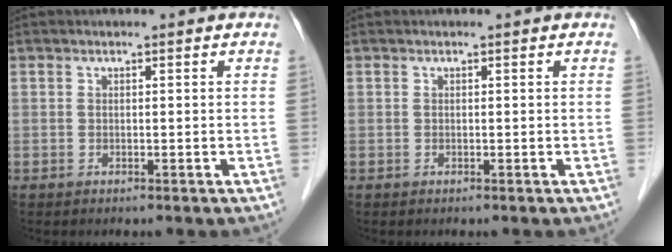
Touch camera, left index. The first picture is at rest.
{"total": 0.0}